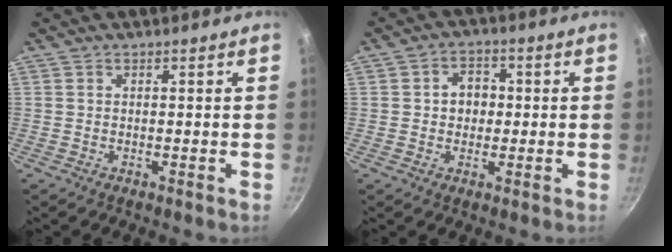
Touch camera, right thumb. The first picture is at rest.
{"total": 5.2, "force": [0.3, 4.3, 2.9], "torque": [-0.016, 0.008, -0.001]}